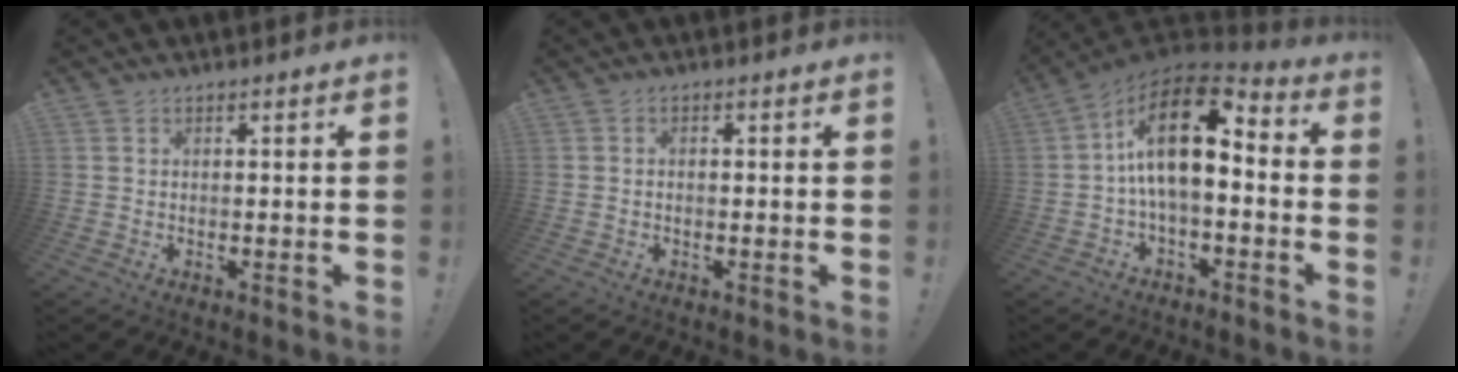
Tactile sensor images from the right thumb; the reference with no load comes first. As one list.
[{"total": 0.7, "force": [-0.4, 0.6, 0.2], "torque": [-0.011, 0.005, -0.005]}, {"total": 16.6, "force": [2.6, 8.1, 14.2], "torque": [-0.248, -0.007, 0.046]}]